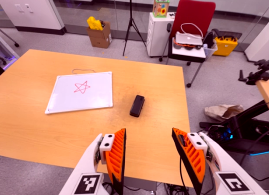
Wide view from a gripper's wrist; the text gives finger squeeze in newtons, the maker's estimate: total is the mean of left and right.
{"total": 0.0}